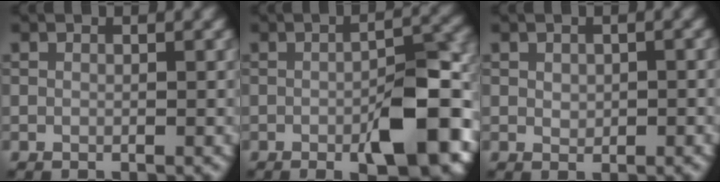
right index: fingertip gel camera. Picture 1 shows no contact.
{"total": 8.7, "force": [-2.9, 2.6, 7.8], "torque": [-0.109, 0.003, -0.043]}
{"total": 1.2, "force": [0.0, 0.8, 0.9], "torque": [-0.013, -0.001, 0.004]}